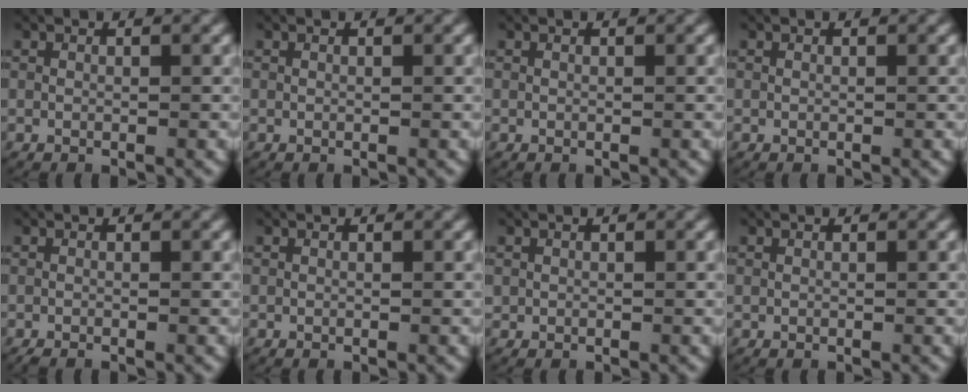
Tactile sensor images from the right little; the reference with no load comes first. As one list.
[{"total": 0.0}, {"total": 0.0}, {"total": 0.0}, {"total": 0.8, "force": [-0.7, 0.1, 0.2], "torque": [-0.006, -0.007, -0.010]}, {"total": 0.0}, {"total": 0.7, "force": [0.1, 0.7, 0.2], "torque": [-0.007, -0.002, 0.003]}, {"total": 0.0}]